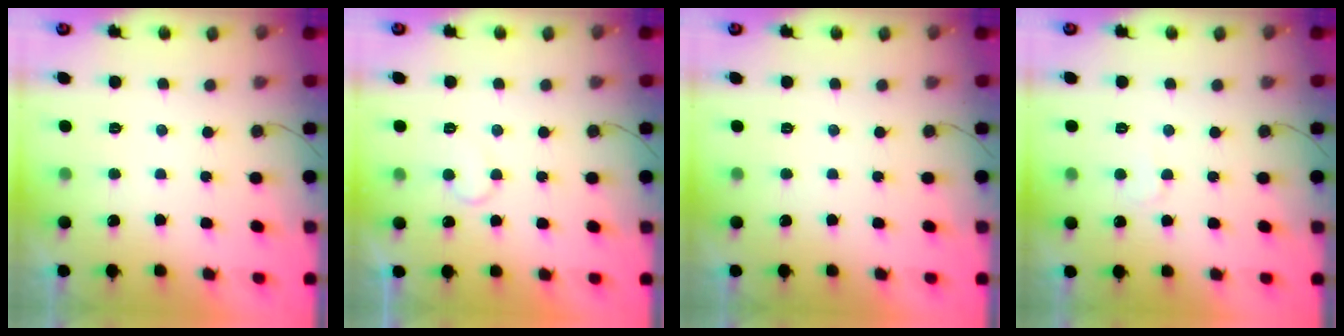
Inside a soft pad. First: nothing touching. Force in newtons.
{"total": 5.6, "press": 5.6, "slide": 0.5}
{"total": 0.0}
{"total": 2.7, "press": 2.7, "slide": 0.2}